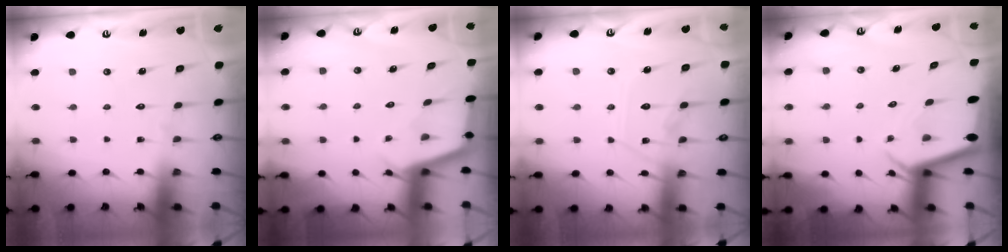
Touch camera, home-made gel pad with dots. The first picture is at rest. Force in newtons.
{"total": 2.9, "press": 2.8, "slide": 0.3}
{"total": 11.9, "press": 11.9, "slide": 1.1}
{"total": 2.3, "press": 2.3, "slide": 0.2}